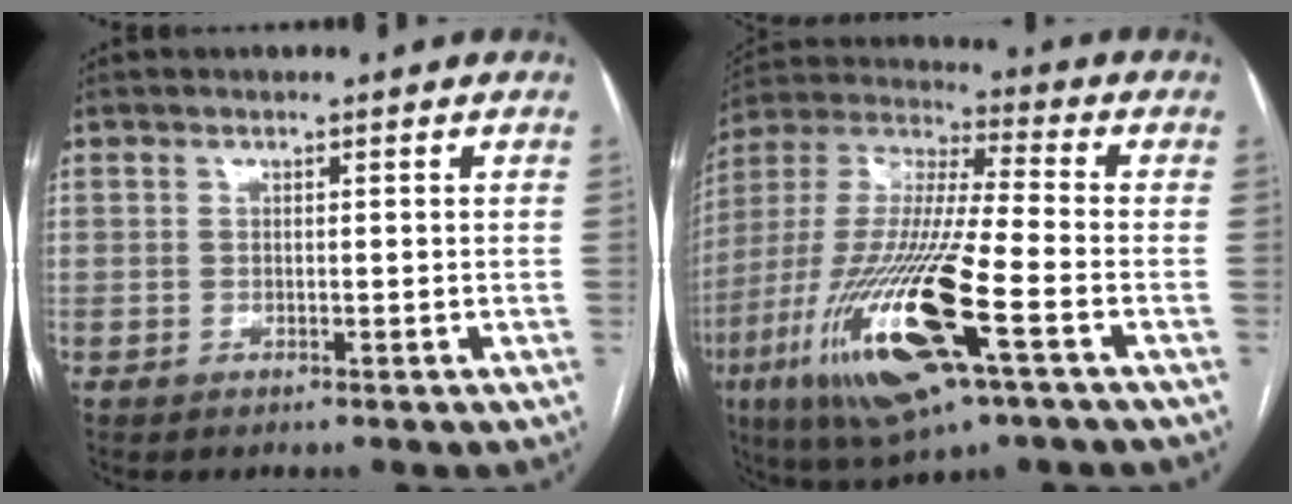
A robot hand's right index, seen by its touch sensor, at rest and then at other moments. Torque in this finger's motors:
{"motor_torque": [1.52, -0.62, 0.97, 0.21]}